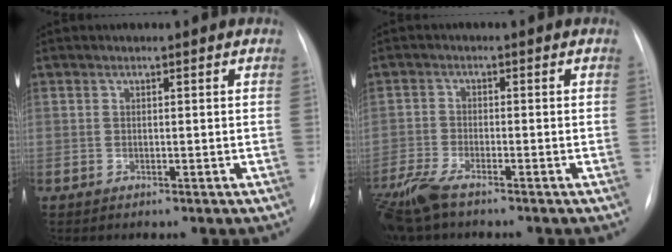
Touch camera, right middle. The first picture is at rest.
{"total": 6.4, "force": [-5.1, 1.1, 3.7], "torque": [-0.085, -0.018, -0.100]}